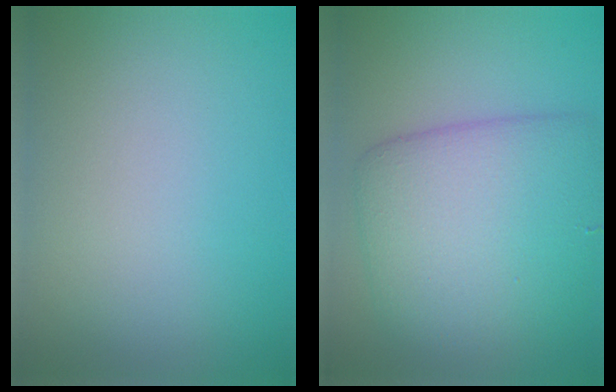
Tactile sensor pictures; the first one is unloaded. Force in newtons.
{"total": 8.7, "press": 8.7, "slide": 0.2}